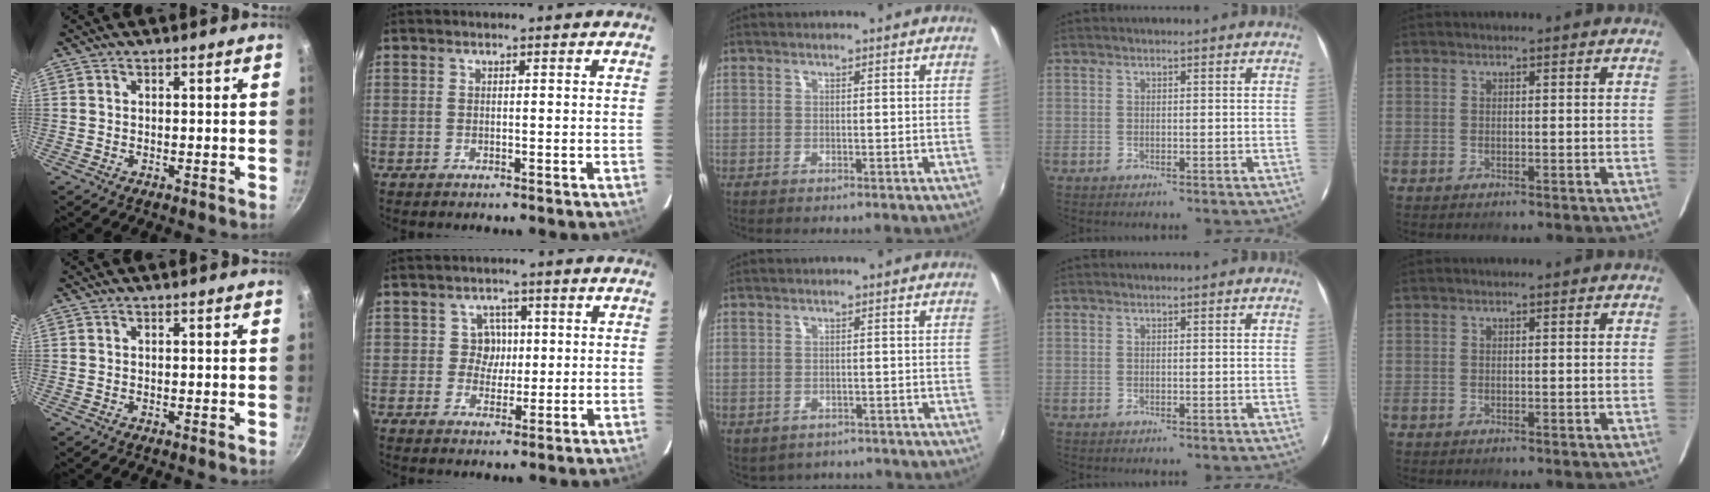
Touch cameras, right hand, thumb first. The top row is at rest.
{"index": {"total": 3.2, "force": [0.3, 3.2, 0.4], "torque": [-0.001, 0.012, 0.002]}, "middle": {"total": 2.8, "force": [-1.7, 1.9, 1.0], "torque": [-0.025, -0.011, -0.018]}}